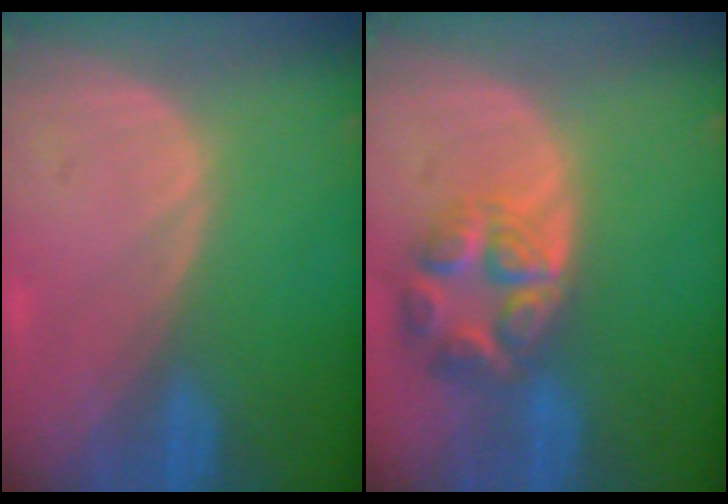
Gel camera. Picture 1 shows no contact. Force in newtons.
{"total": 7.8, "press": 6.8, "slide": 3.7}